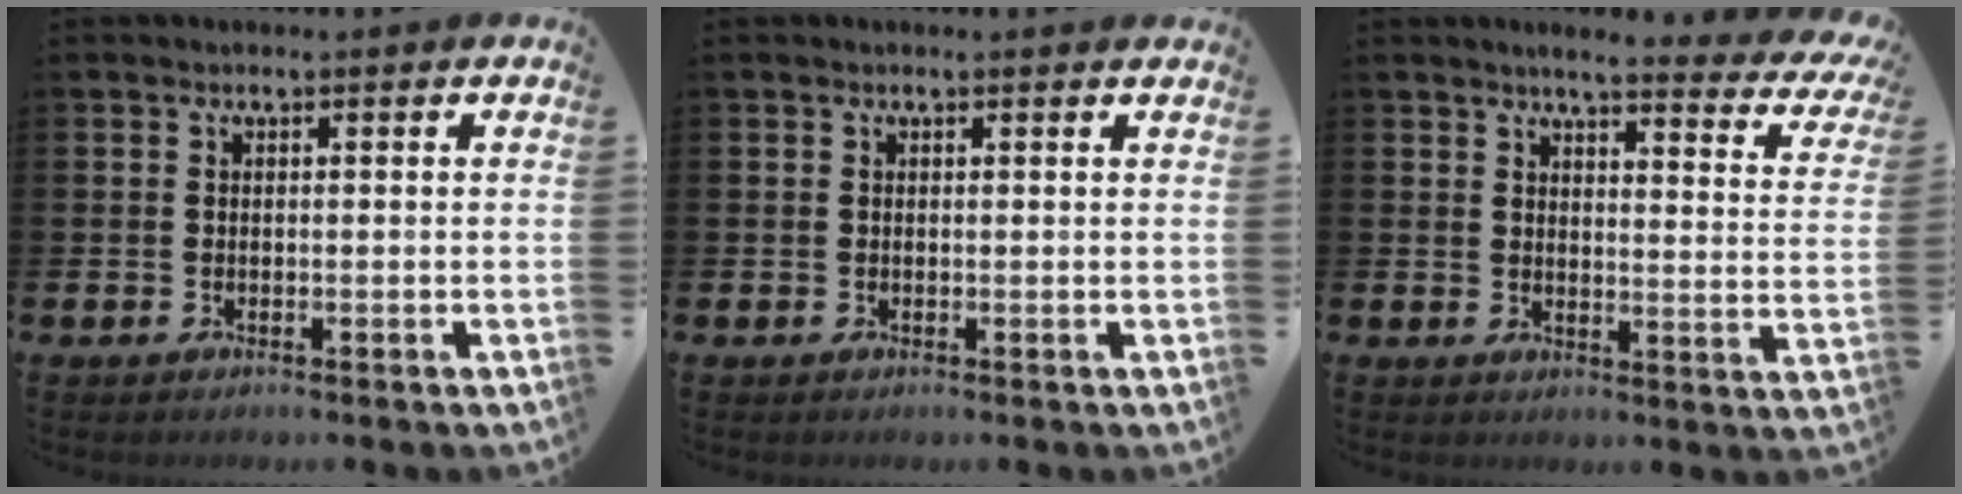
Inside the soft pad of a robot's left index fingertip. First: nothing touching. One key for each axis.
{"total": 0.0}
{"total": 4.0, "fx": 3.5, "fy": 0.5, "fz": 1.9, "tx": -0.030, "ty": -0.034, "tz": 0.049}